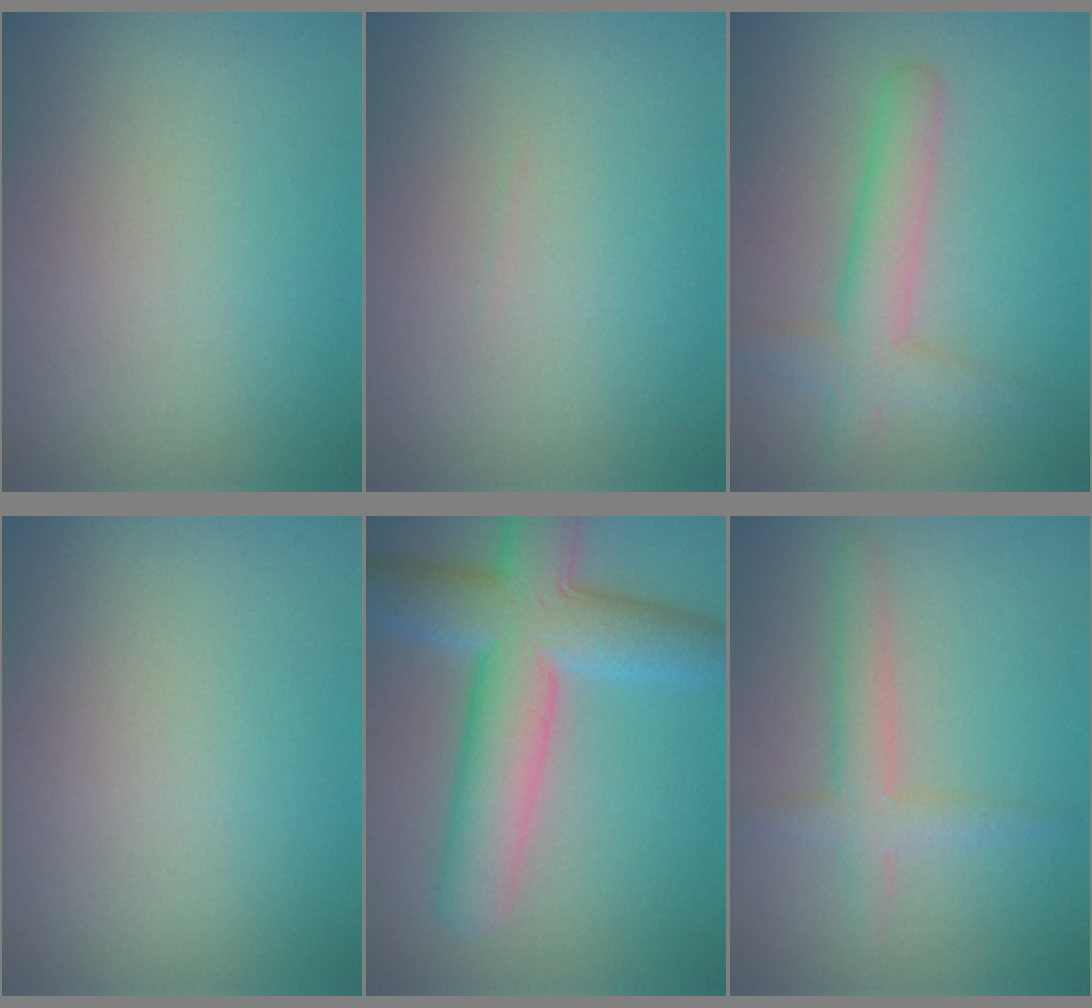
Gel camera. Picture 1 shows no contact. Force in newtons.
{"total": 0.0}
{"total": 3.9, "press": 3.9, "slide": 0.2}
{"total": 0.0}
{"total": 8.9, "press": 8.8, "slide": 0.3}
{"total": 2.9, "press": 2.9, "slide": 0.2}